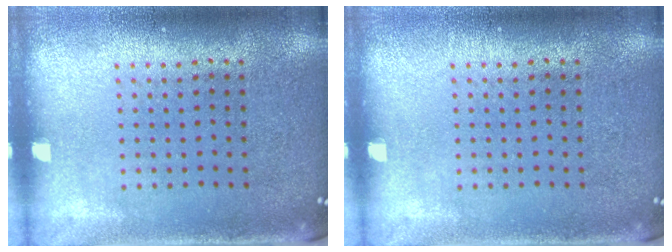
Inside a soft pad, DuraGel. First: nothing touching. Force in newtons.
{"total": 0.0}